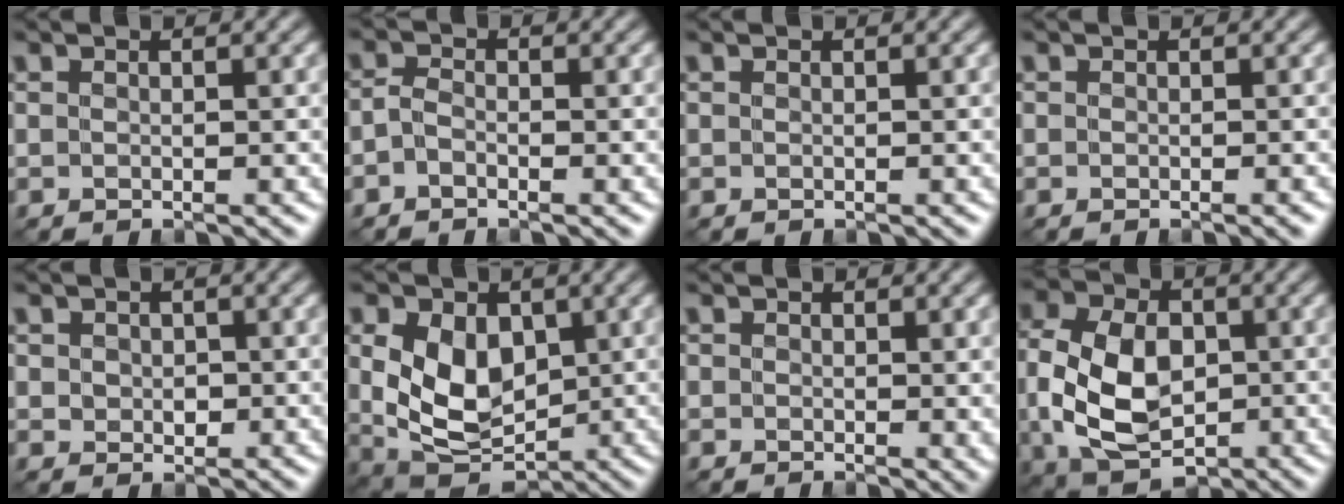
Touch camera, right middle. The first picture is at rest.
{"total": 1.3, "force": [-0.8, 0.6, 0.8], "torque": [-0.020, -0.001, -0.019]}
{"total": 0.0}
{"total": 0.7, "force": [-0.5, 0.1, 0.5], "torque": [-0.008, -0.007, -0.005]}
{"total": 1.4, "force": [0.2, 1.2, 0.6], "torque": [-0.012, -0.005, 0.005]}
{"total": 7.4, "force": [0.6, 5.2, 5.3], "torque": [-0.113, -0.012, 0.014]}
{"total": 1.3, "force": [0.2, 0.6, 1.1], "torque": [-0.007, -0.006, 0.002]}
{"total": 9.5, "force": [-1.0, 6.5, 6.8], "torque": [-0.154, -0.005, -0.027]}